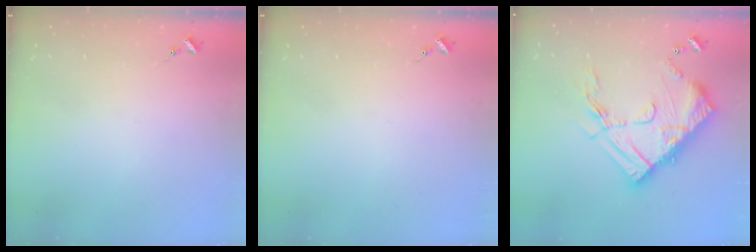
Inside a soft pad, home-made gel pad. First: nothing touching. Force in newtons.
{"total": 0.0}
{"total": 21.5, "press": 21.4, "slide": 1.6}